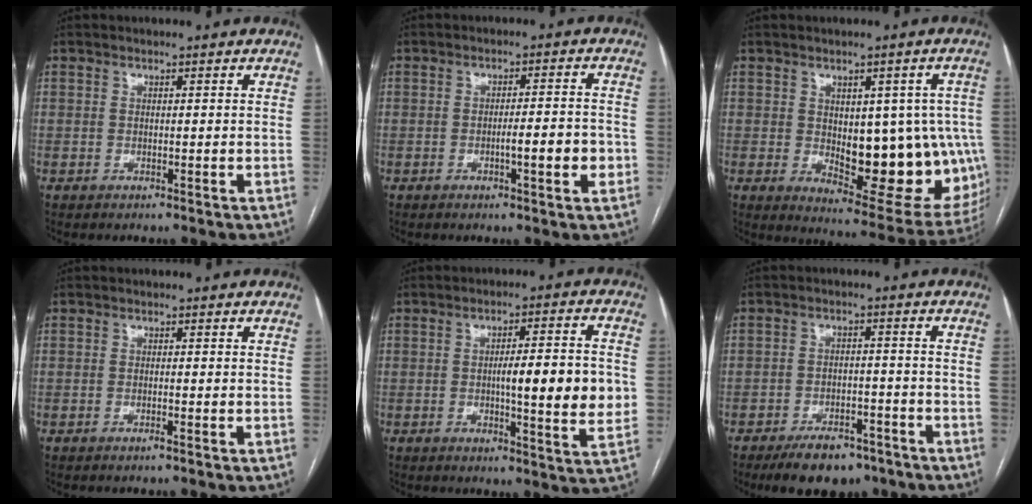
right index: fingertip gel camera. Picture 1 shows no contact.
{"total": 5.4, "force": [-1.6, 0.6, 5.1], "torque": [-0.075, 0.006, -0.017]}
{"total": 17.1, "force": [-1.2, 7.7, 15.3], "torque": [-0.154, 0.010, 0.014]}
{"total": 0.7, "force": [-0.4, -0.1, 0.5], "torque": [-0.011, 0.001, -0.006]}
{"total": 11.7, "force": [-0.6, 1.3, 11.6], "torque": [-0.164, 0.003, -0.008]}
{"total": 8.6, "force": [-6.4, 4.1, 4.1], "torque": [-0.062, 0.003, -0.099]}